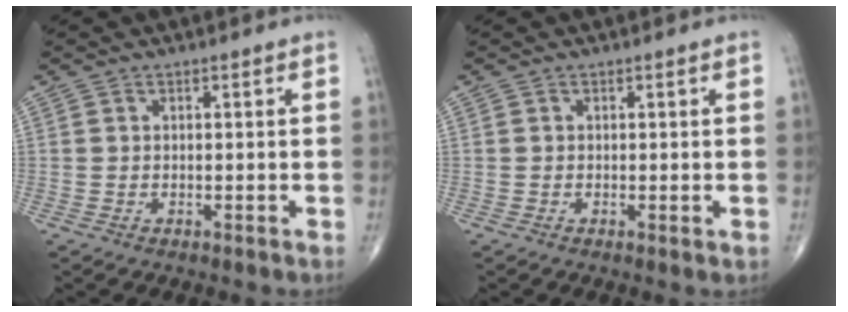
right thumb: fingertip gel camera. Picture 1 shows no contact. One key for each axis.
{"total": 0.6, "fx": 0.0, "fy": 0.2, "fz": 0.6, "tx": -0.011, "ty": -0.003, "tz": -0.001}